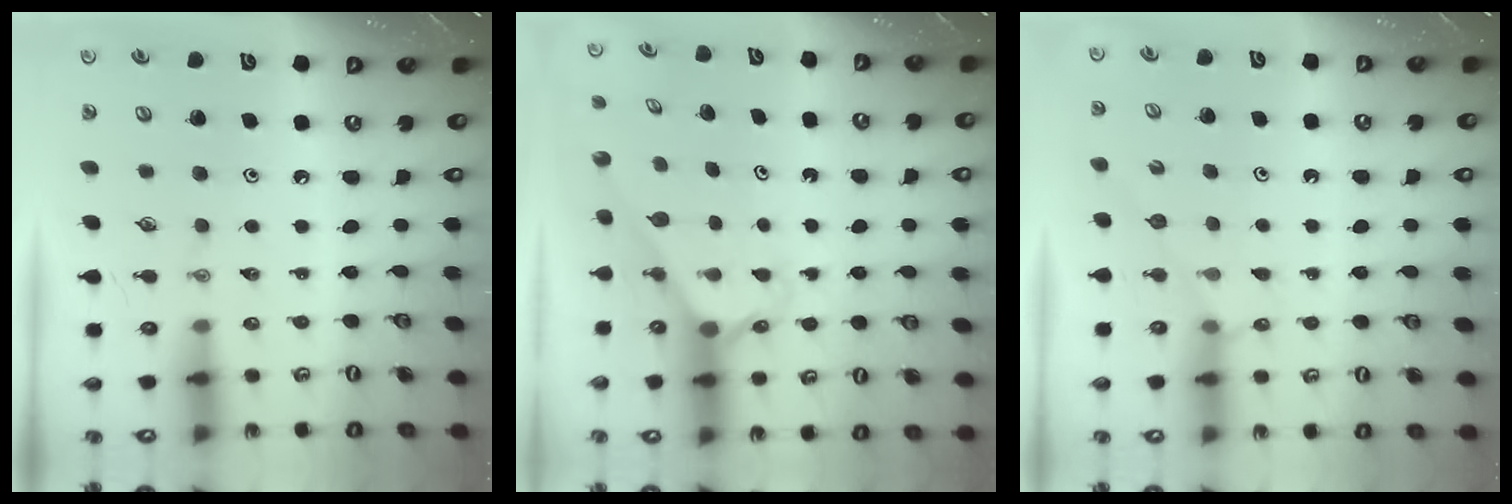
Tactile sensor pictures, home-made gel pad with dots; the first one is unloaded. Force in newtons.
{"total": 2.4, "press": 2.4, "slide": 0.2}
{"total": 3.3, "press": 3.3, "slide": 0.4}